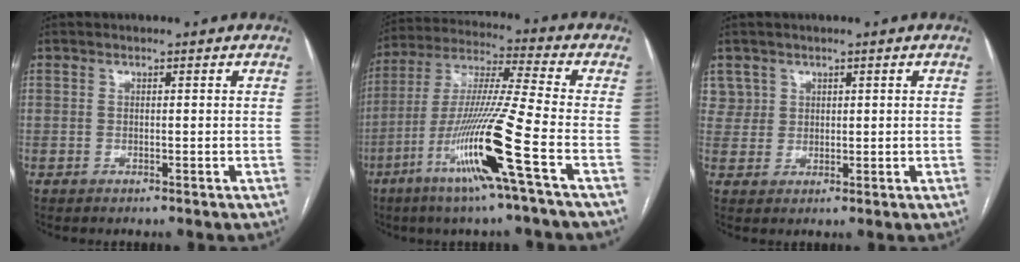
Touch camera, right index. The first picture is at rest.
{"total": 16.4, "force": [-6.9, -1.6, 14.8], "torque": [-0.299, -0.022, -0.133]}
{"total": 3.2, "force": [1.8, 2.6, -0.3], "torque": [0.021, 0.006, 0.029]}